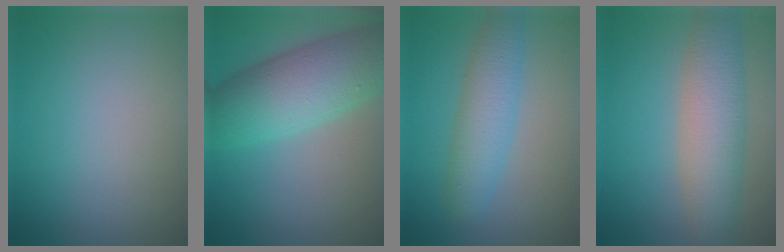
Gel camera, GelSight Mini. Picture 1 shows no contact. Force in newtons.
{"total": 8.6, "press": 8.6, "slide": 0.3}
{"total": 4.1, "press": 4.1, "slide": 0.1}
{"total": 5.8, "press": 5.8, "slide": 0.2}